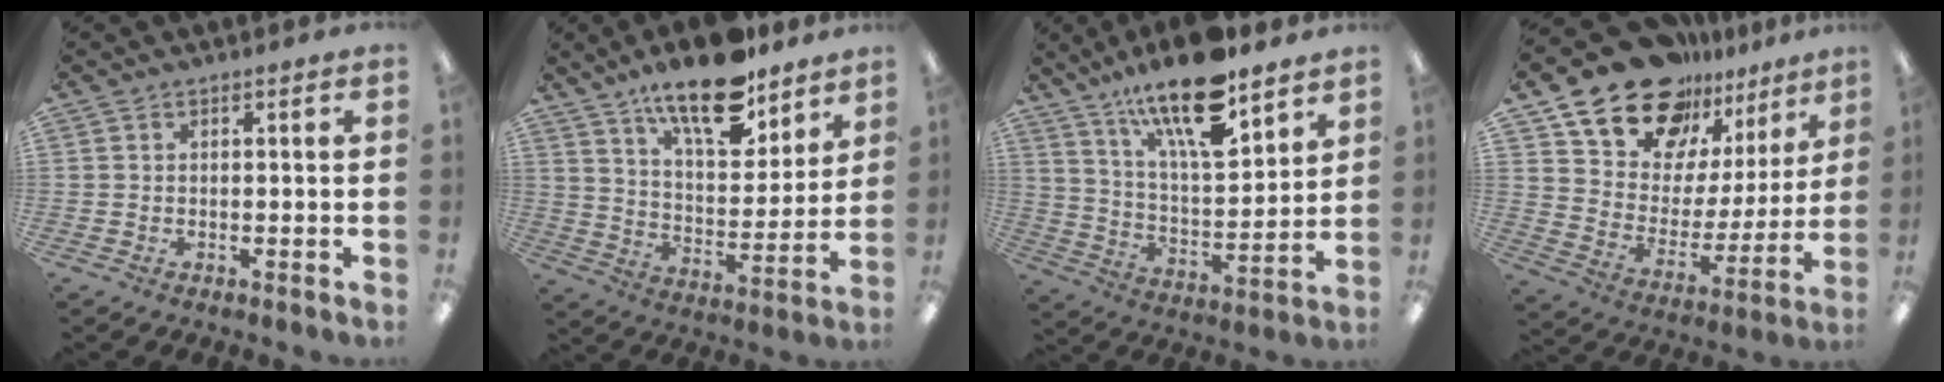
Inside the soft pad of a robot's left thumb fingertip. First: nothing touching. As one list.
[{"total": 16.9, "force": [12.8, 6.2, 9.2], "torque": [-0.149, -0.076, 0.218]}, {"total": 18.9, "force": [13.6, 5.9, 11.8], "torque": [-0.201, -0.081, 0.227]}, {"total": 19.0, "force": [15.3, 10.1, 5.1], "torque": [-0.103, -0.120, 0.277]}]